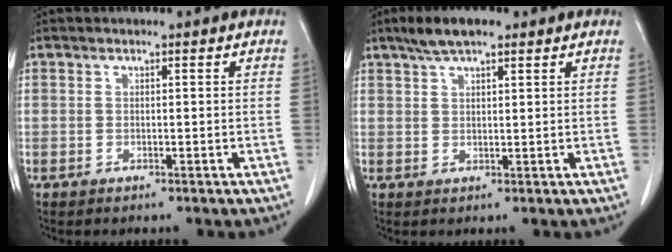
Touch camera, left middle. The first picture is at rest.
{"total": 5.2, "force": [3.6, 1.4, 3.4], "torque": [-0.068, 0.016, 0.063]}